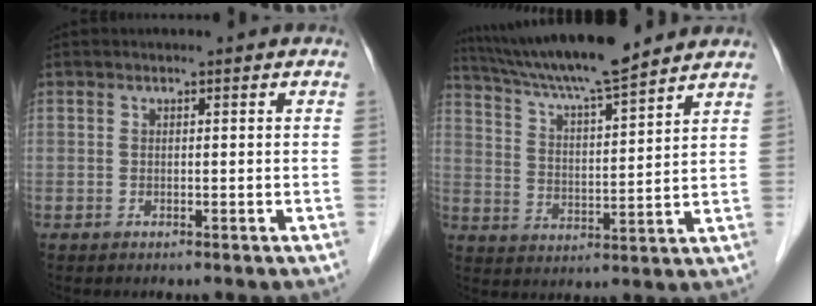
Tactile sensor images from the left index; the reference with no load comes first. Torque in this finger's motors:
{"motor_torque": [1.07, -1.07, 0.53, 0.10]}